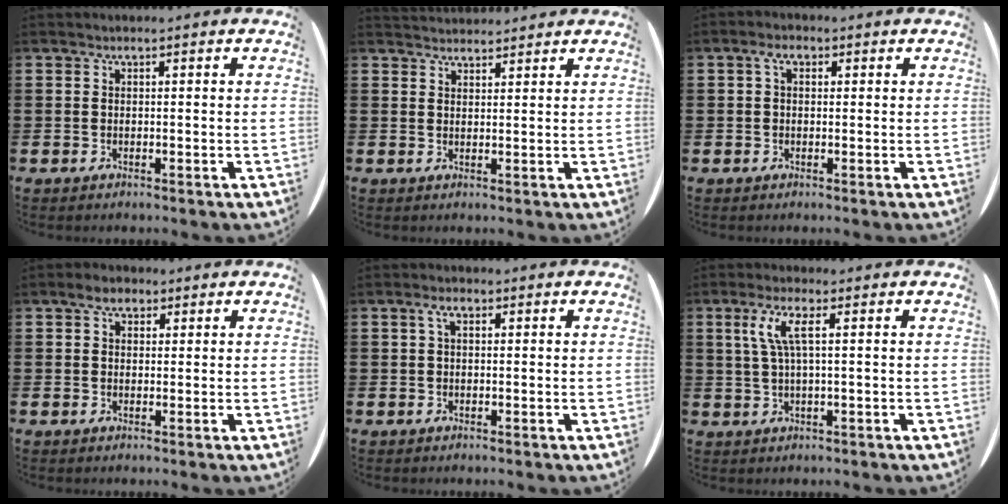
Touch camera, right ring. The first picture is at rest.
{"total": 2.0, "force": [1.9, 0.0, -0.5], "torque": [0.005, -0.004, 0.037]}
{"total": 1.7, "force": [0.5, 1.2, 1.2], "torque": [-0.027, 0.011, 0.007]}
{"total": 2.5, "force": [1.6, 1.5, 1.1], "torque": [-0.026, 0.010, 0.029]}
{"total": 1.6, "force": [0.5, 0.8, 1.2], "torque": [-0.028, 0.007, 0.009]}
{"total": 3.8, "force": [1.2, 0.6, 3.6], "torque": [-0.082, 0.002, 0.015]}